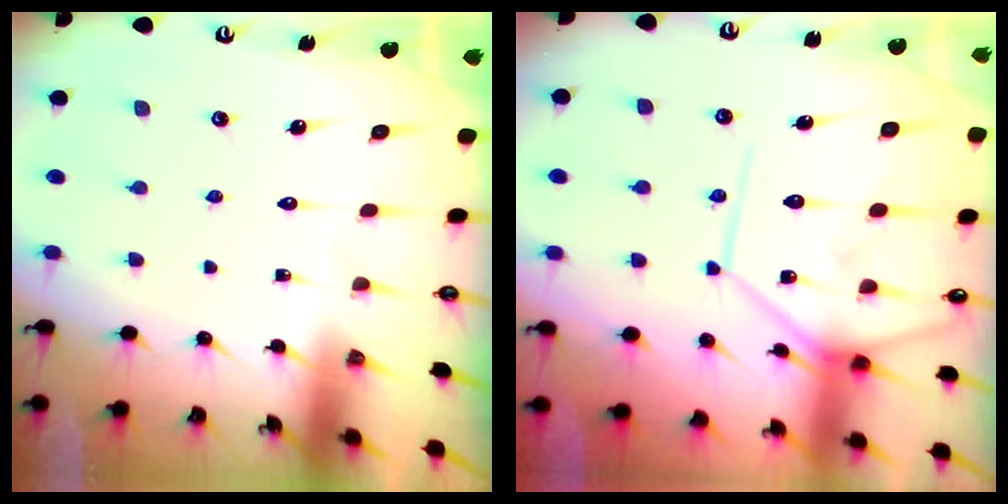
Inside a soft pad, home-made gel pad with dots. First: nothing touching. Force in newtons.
{"total": 13.4, "press": 13.3, "slide": 1.5}